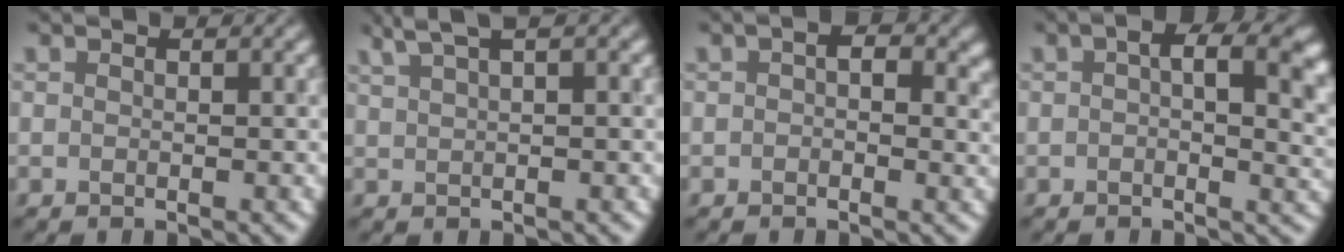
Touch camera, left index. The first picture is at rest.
{"total": 3.2, "force": [2.5, 0.5, 2.0], "torque": [-0.026, 0.012, 0.039]}
{"total": 3.3, "force": [0.7, 1.9, 2.6], "torque": [-0.029, 0.009, 0.005]}
{"total": 7.9, "force": [1.7, 3.8, 6.8], "torque": [-0.085, 0.014, 0.020]}